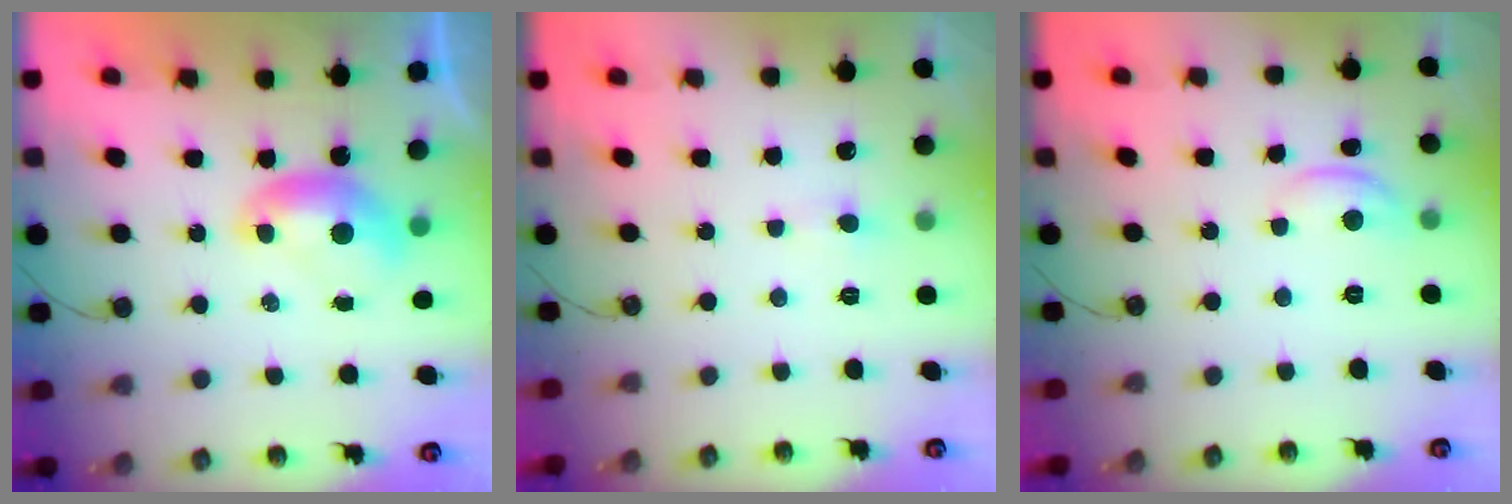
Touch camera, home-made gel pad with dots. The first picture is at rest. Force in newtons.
{"total": 0.7, "press": 0.5, "slide": 0.5}
{"total": 3.0, "press": 3.0, "slide": 0.4}